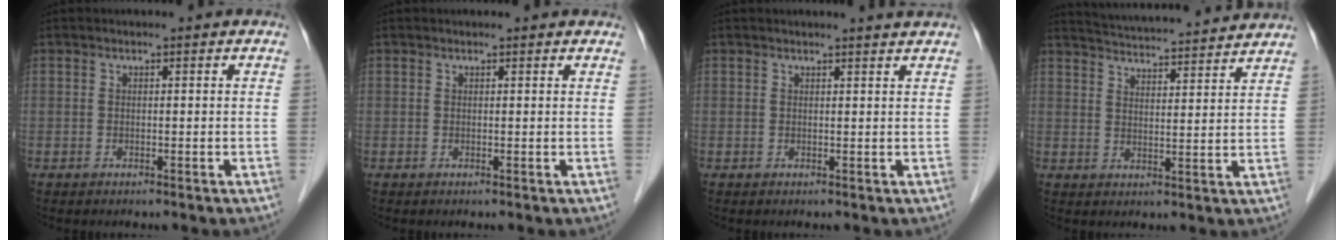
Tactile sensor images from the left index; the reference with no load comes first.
{"total": 2.3, "force": [2.2, 0.6, 0.6], "torque": [-0.013, 0.014, 0.018]}
{"total": 2.4, "force": [2.3, -0.5, 0.6], "torque": [-0.013, -0.002, 0.024]}
{"total": 16.9, "force": [16.0, 0.9, 5.2], "torque": [-0.093, 0.018, 0.223]}